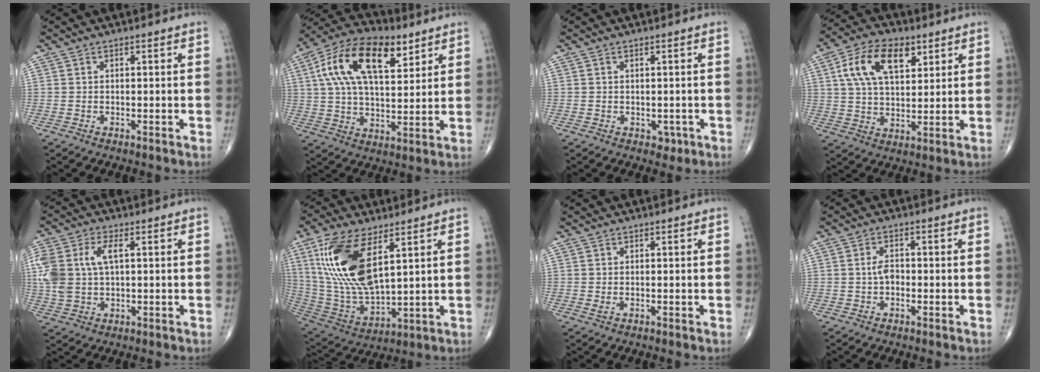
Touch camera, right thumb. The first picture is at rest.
{"total": 18.7, "force": [7.6, 9.2, 14.4], "torque": [-0.247, -0.003, 0.131]}
{"total": 1.5, "force": [-0.3, 1.3, 0.8], "torque": [-0.001, 0.000, 0.001]}
{"total": 13.5, "force": [5.5, 7.3, 9.9], "torque": [-0.167, -0.005, 0.099]}
{"total": 10.0, "force": [1.9, 5.5, 8.1], "torque": [-0.194, 0.013, 0.042]}
{"total": 19.3, "force": [7.2, 8.1, 16.0], "torque": [-0.325, -0.031, 0.149]}
{"total": 0.6, "force": [0.1, 0.3, 0.5], "torque": [-0.012, -0.002, 0.002]}
{"total": 2.4, "force": [-0.3, 1.5, 1.9], "torque": [-0.031, 0.006, -0.009]}